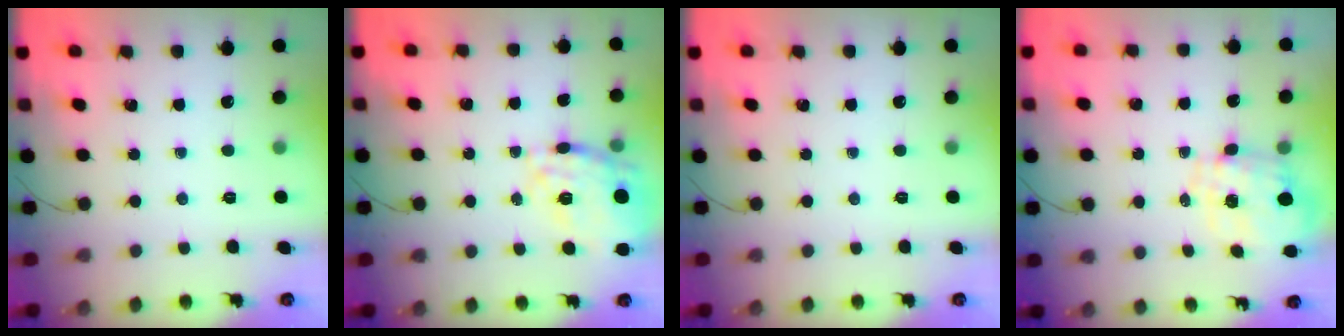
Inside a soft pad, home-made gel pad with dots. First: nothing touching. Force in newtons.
{"total": 23.1, "press": 23.0, "slide": 2.1}
{"total": 0.0}
{"total": 1.7, "press": 1.6, "slide": 0.3}